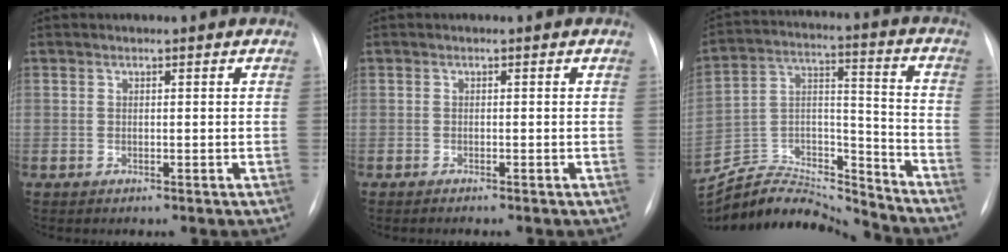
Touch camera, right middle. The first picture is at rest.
{"total": 1.5, "force": [-1.2, 0.0, 0.8], "torque": [-0.012, -0.002, -0.015]}
{"total": 18.1, "force": [-17.9, 1.7, 2.2], "torque": [-0.041, 0.044, -0.302]}